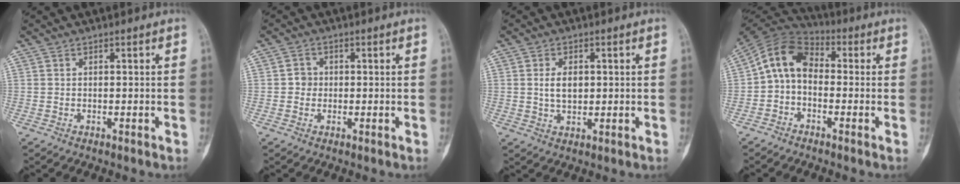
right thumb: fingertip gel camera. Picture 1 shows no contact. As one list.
[{"total": 2.2, "force": [-0.1, 2.1, 0.7], "torque": [0.002, 0.007, -0.005]}, {"total": 4.4, "force": [0.6, 2.7, 3.3], "torque": [-0.049, -0.003, 0.014]}, {"total": 9.8, "force": [-0.5, 7.1, 6.8], "torque": [-0.104, 0.036, -0.030]}]